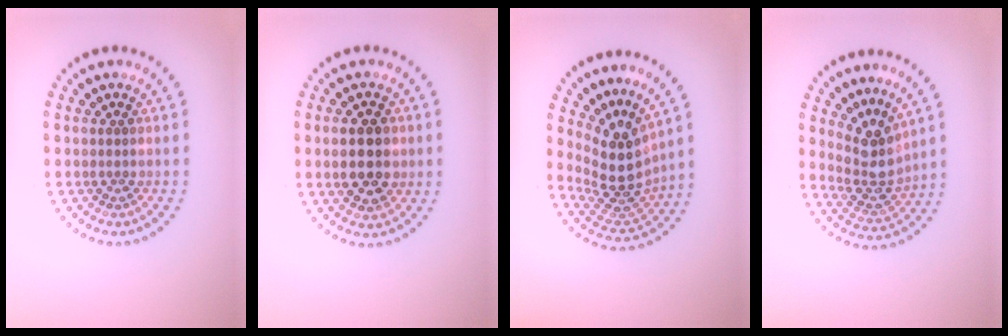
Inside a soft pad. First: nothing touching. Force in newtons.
{"total": 4.4, "press": 4.4, "slide": 0.3}
{"total": 4.6, "press": 3.5, "slide": 3.0}
{"total": 3.9, "press": 2.8, "slide": 2.6}